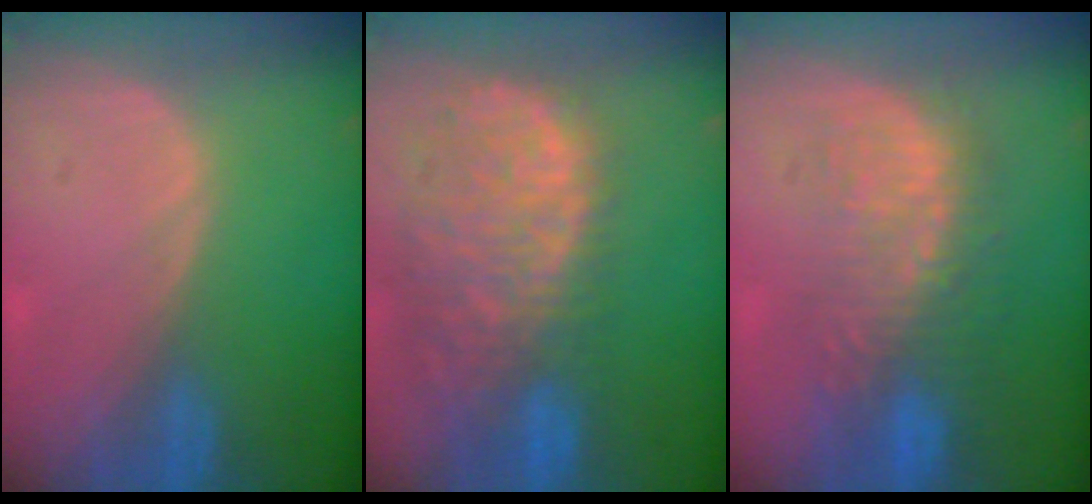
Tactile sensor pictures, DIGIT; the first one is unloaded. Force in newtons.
{"total": 13.5, "press": 11.0, "slide": 7.8}
{"total": 9.7, "press": 8.9, "slide": 3.9}